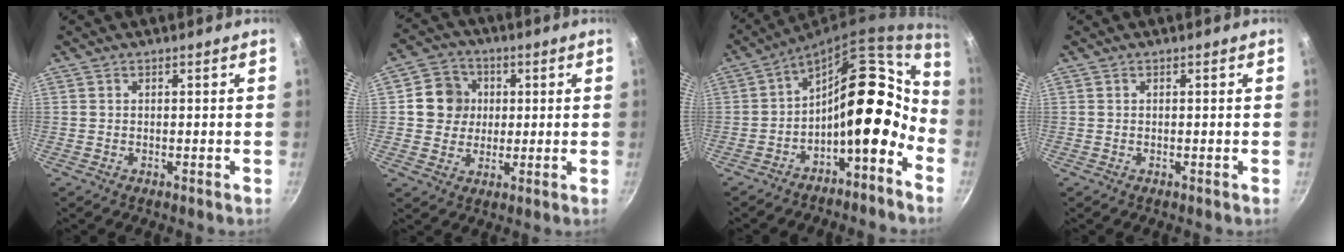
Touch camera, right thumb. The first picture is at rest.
{"total": 8.5, "force": [1.4, 7.9, 3.0], "torque": [-0.012, 0.011, 0.015]}
{"total": 13.7, "force": [-4.9, 7.3, 10.4], "torque": [-0.092, 0.075, -0.082]}
{"total": 0.0}